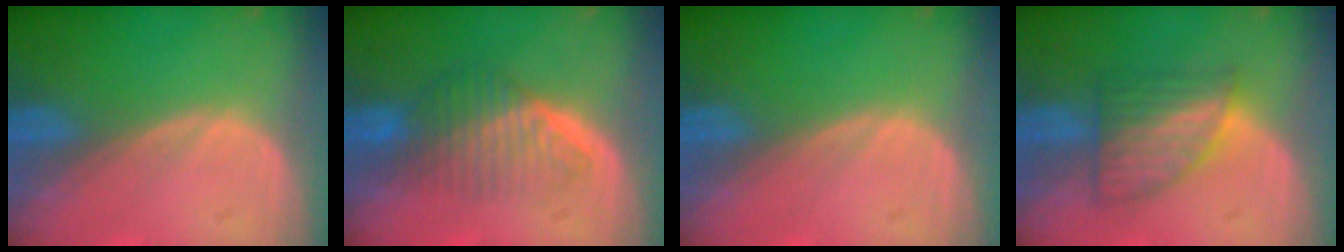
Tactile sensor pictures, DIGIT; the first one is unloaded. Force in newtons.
{"total": 6.3, "press": 5.7, "slide": 2.8}
{"total": 0.0}
{"total": 6.0, "press": 5.9, "slide": 1.0}